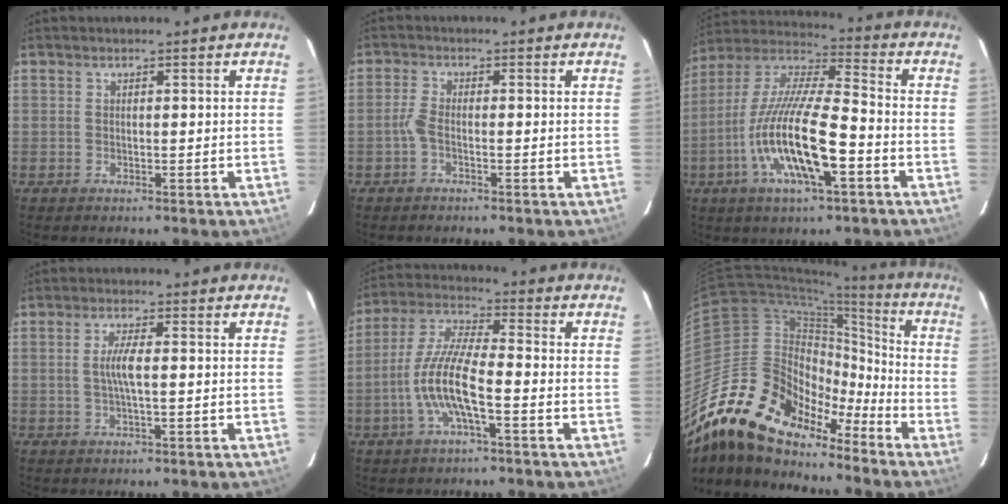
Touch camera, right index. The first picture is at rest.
{"total": 2.0, "force": [-0.9, 0.6, 1.7], "torque": [-0.044, 0.004, -0.022]}
{"total": 18.0, "force": [-6.4, 4.2, 16.3], "torque": [-0.324, -0.016, -0.129]}
{"total": 3.5, "force": [-0.1, 0.2, 3.5], "torque": [-0.069, 0.001, -0.002]}
{"total": 10.7, "force": [-3.6, 1.9, 9.9], "torque": [-0.212, 0.001, -0.071]}
{"total": 25.4, "force": [-18.6, 12.1, 12.2], "torque": [-0.226, 0.015, -0.328]}